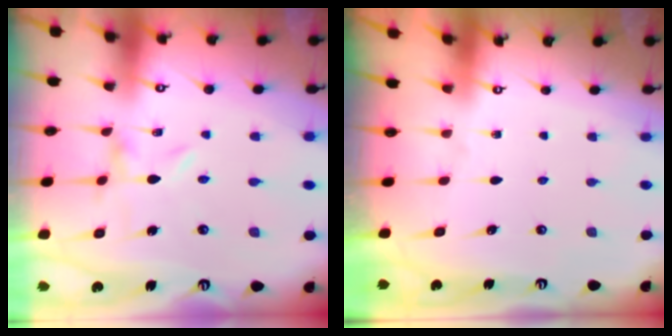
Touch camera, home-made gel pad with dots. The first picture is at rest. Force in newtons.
{"total": 0.0}